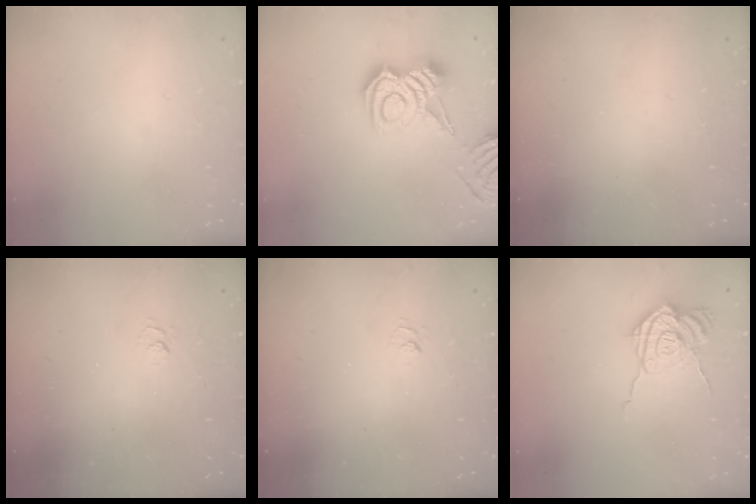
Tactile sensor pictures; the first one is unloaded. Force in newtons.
{"total": 9.6, "press": 9.5, "slide": 1.1}
{"total": 2.5, "press": 2.4, "slide": 0.8}
{"total": 2.7, "press": 2.2, "slide": 1.5}
{"total": 2.7, "press": 2.2, "slide": 1.5}
{"total": 13.9, "press": 13.8, "slide": 1.5}